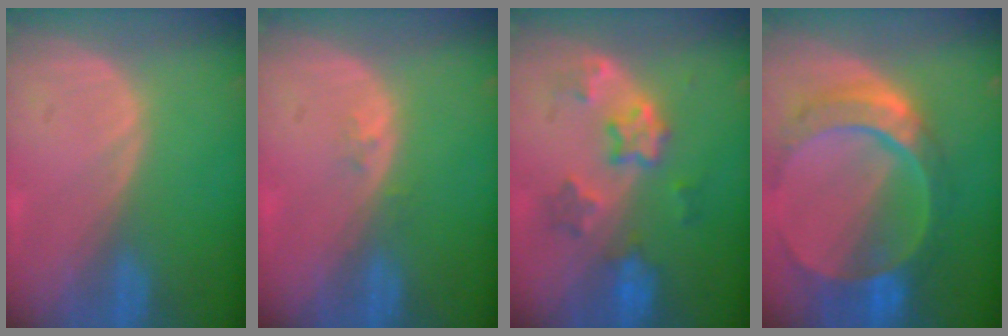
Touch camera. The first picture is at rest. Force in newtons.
{"total": 1.1, "press": 0.8, "slide": 0.7}
{"total": 6.1, "press": 6.0, "slide": 1.1}
{"total": 10.8, "press": 9.2, "slide": 5.7}